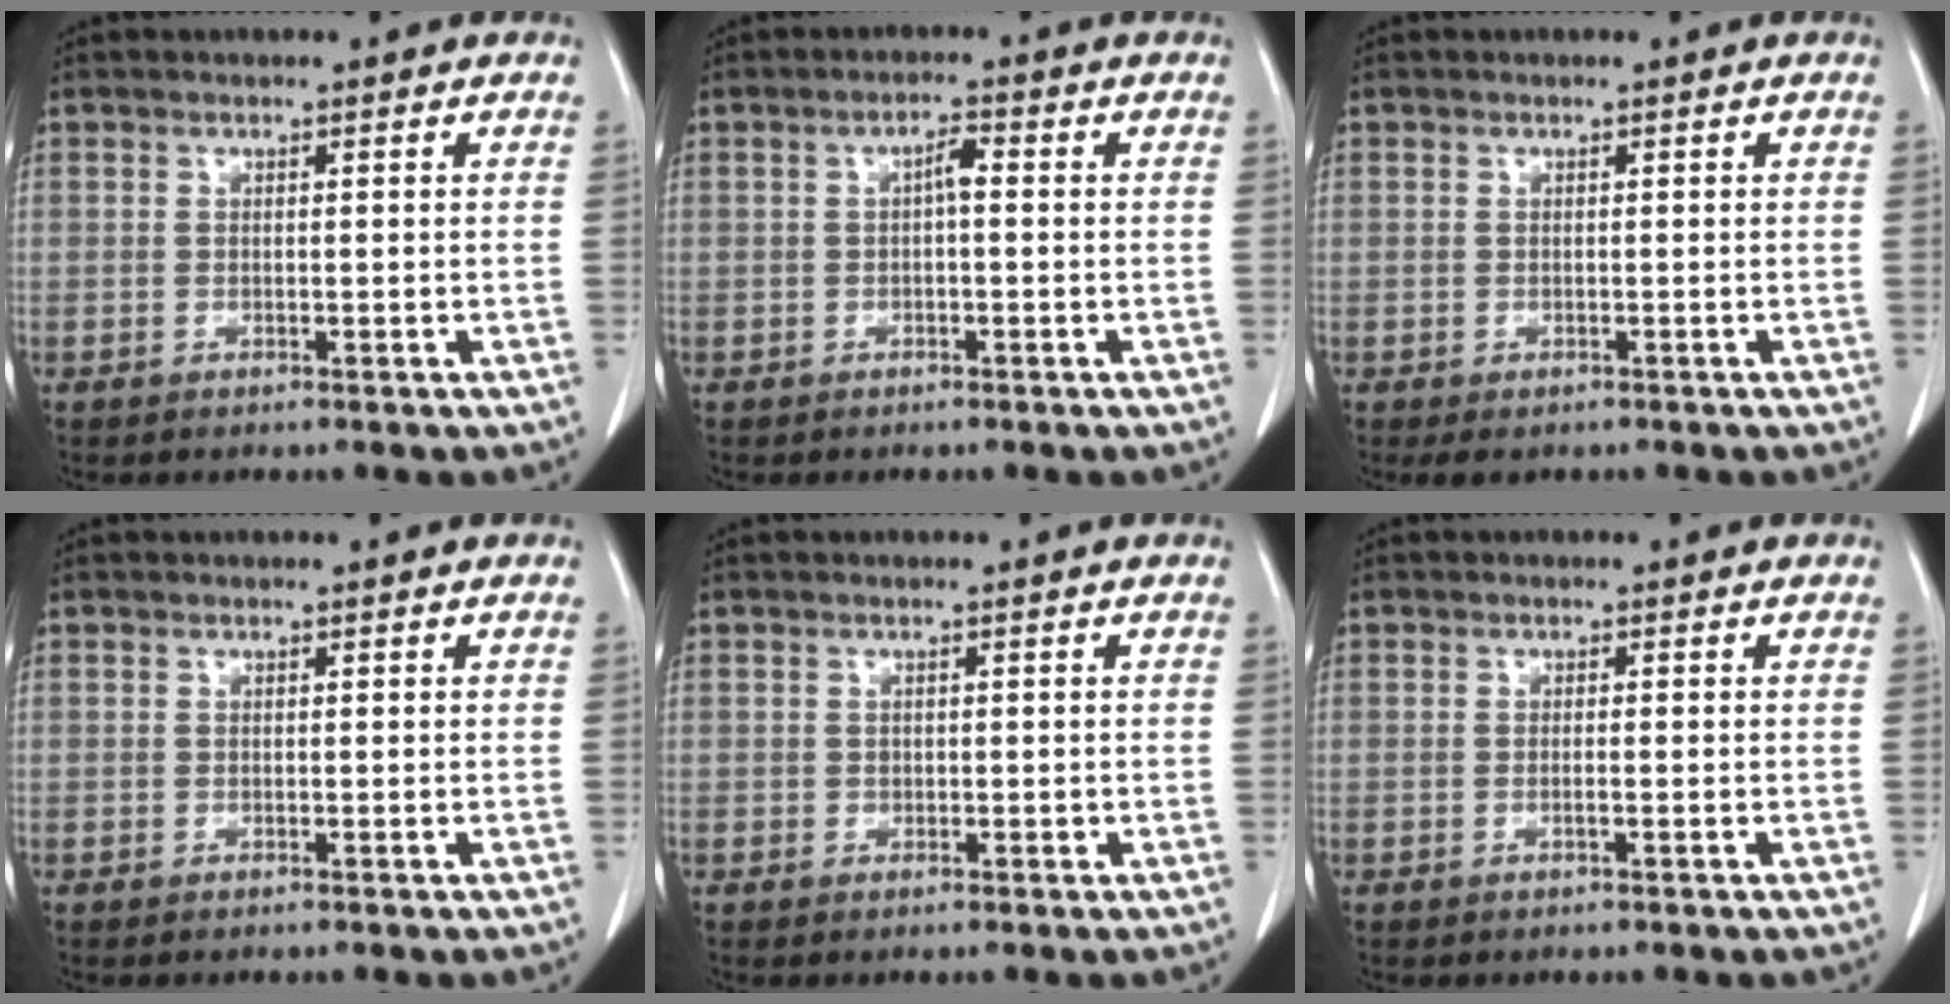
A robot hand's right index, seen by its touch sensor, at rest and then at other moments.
{"total": 2.1, "force": [0.0, 0.5, 2.1], "torque": [-0.035, 0.005, 0.000]}
{"total": 1.7, "force": [-1.0, 1.3, 0.6], "torque": [-0.007, 0.002, -0.006]}
{"total": 0.0}
{"total": 0.6, "force": [0.0, 0.5, 0.2], "torque": [0.000, 0.003, 0.003]}
{"total": 0.7, "force": [-0.2, 0.0, 0.7], "torque": [-0.012, 0.002, -0.001]}